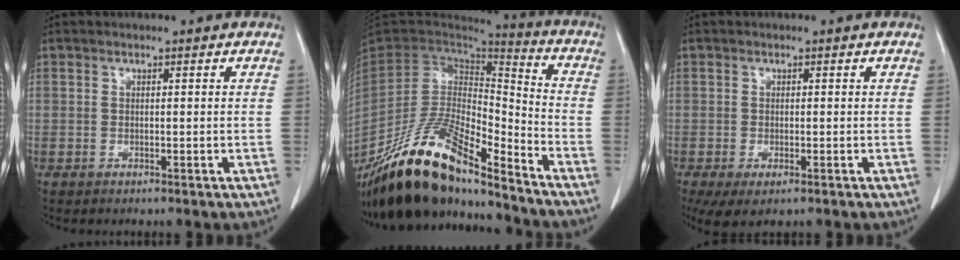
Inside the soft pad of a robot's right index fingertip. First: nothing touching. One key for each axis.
{"total": 21.8, "fx": -17.6, "fy": 4.5, "fz": 12.0, "tx": -0.238, "ty": -0.010, "tz": -0.325}
{"total": 4.8, "fx": -2.8, "fy": 1.9, "fz": 3.5, "tx": -0.056, "ty": -0.014, "tz": -0.042}